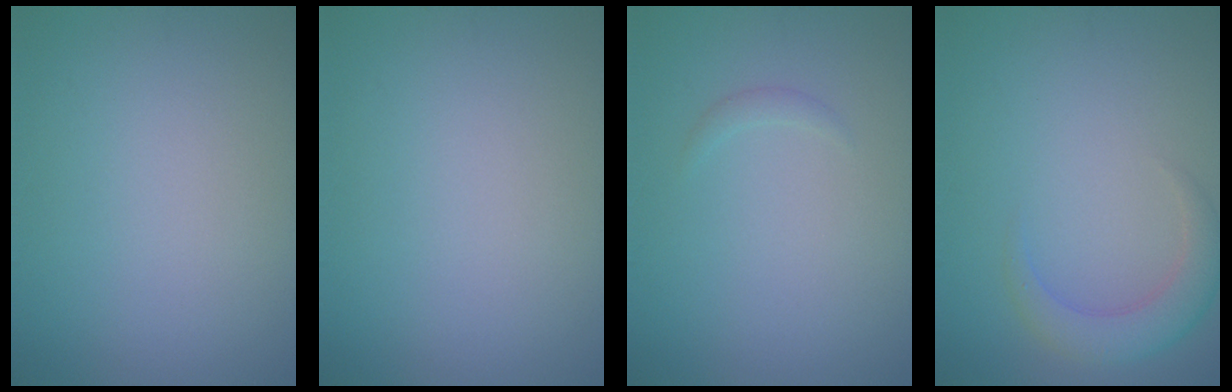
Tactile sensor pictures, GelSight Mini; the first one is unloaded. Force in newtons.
{"total": 0.0}
{"total": 0.6, "press": 0.6, "slide": 0.1}
{"total": 3.0, "press": 3.0, "slide": 0.3}